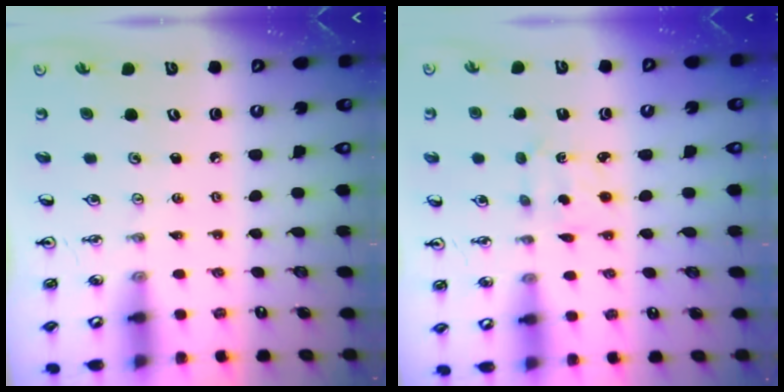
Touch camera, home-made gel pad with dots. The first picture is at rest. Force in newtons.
{"total": 2.3, "press": 2.3, "slide": 0.4}